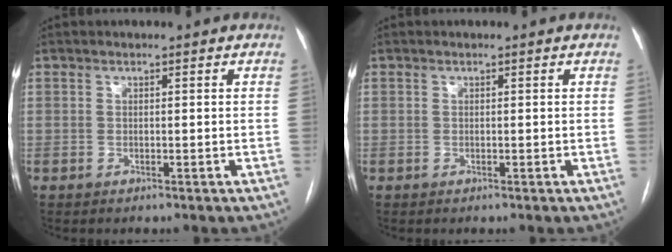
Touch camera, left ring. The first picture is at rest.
{"total": 0.0}